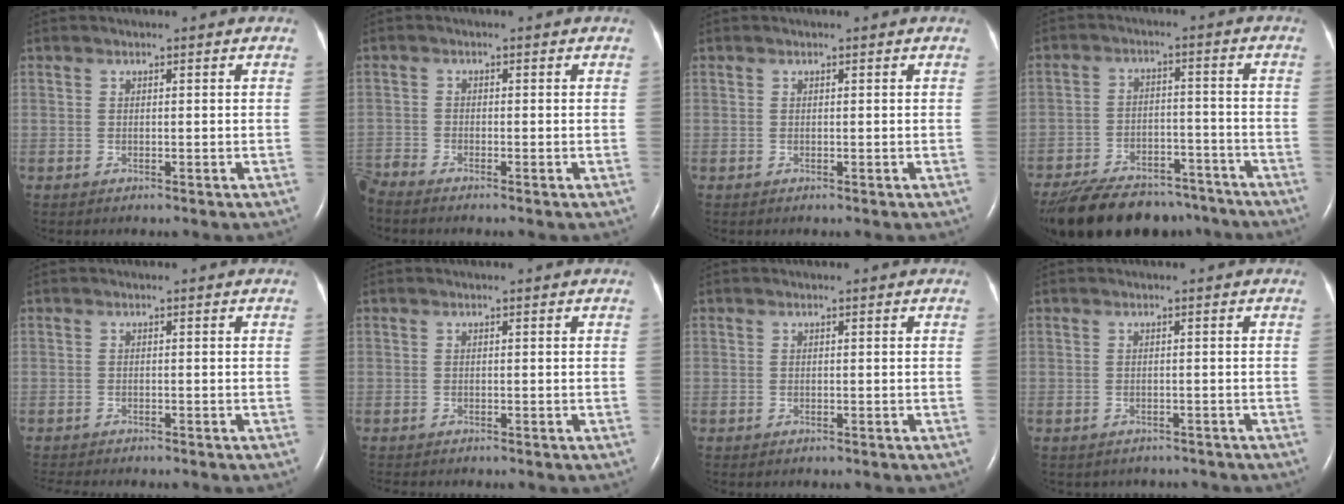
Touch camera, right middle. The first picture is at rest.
{"total": 2.4, "force": [-2.3, -0.5, 0.3], "torque": [-0.014, -0.012, -0.048]}
{"total": 0.0}
{"total": 20.4, "force": [-17.0, 7.9, 8.2], "torque": [-0.177, -0.015, -0.245]}
{"total": 4.8, "force": [-4.2, 0.8, 2.0], "torque": [-0.026, -0.008, -0.060]}
{"total": 1.5, "force": [-1.4, 0.3, 0.6], "torque": [-0.009, -0.003, -0.017]}
{"total": 0.0}
{"total": 3.5, "force": [-3.1, 1.6, 0.2], "torque": [-0.003, 0.007, -0.035]}